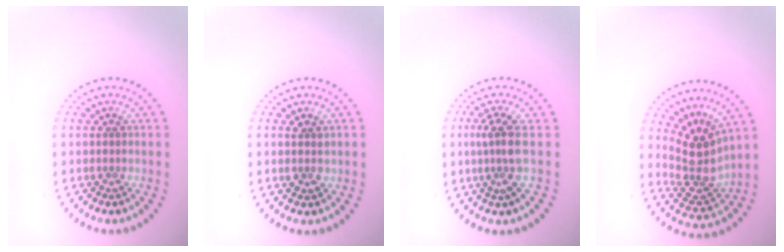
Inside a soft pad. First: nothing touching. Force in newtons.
{"total": 1.4, "press": 1.4, "slide": 0.5}
{"total": 2.8, "press": 2.0, "slide": 2.0}
{"total": 4.2, "press": 3.2, "slide": 2.7}